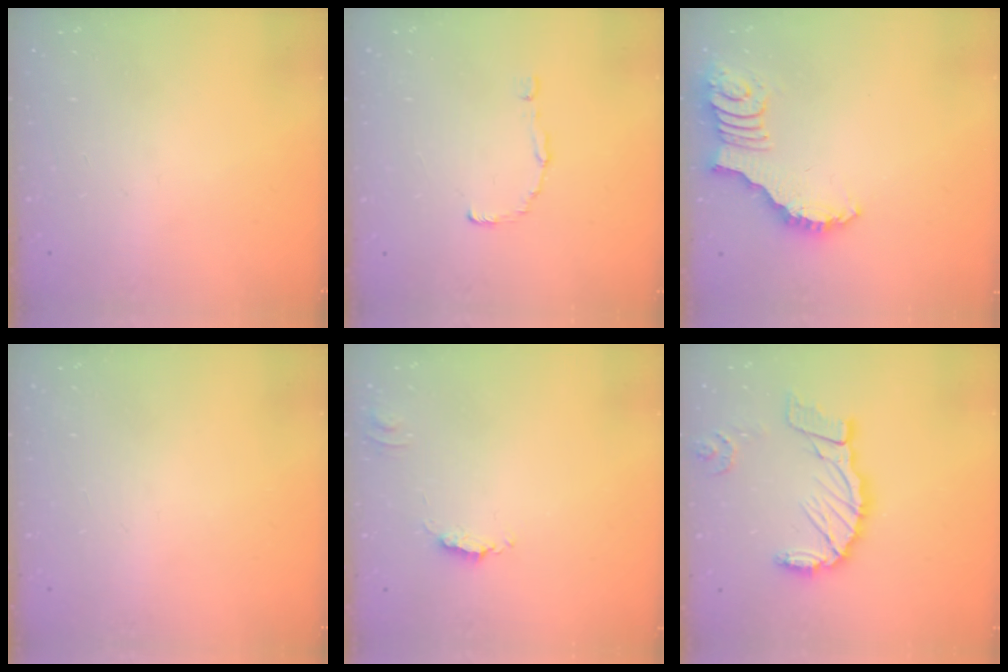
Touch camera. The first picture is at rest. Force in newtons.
{"total": 0.0}
{"total": 2.7, "press": 2.7, "slide": 0.5}
{"total": 0.0}
{"total": 2.0, "press": 2.0, "slide": 0.2}
{"total": 14.4, "press": 14.2, "slide": 2.3}